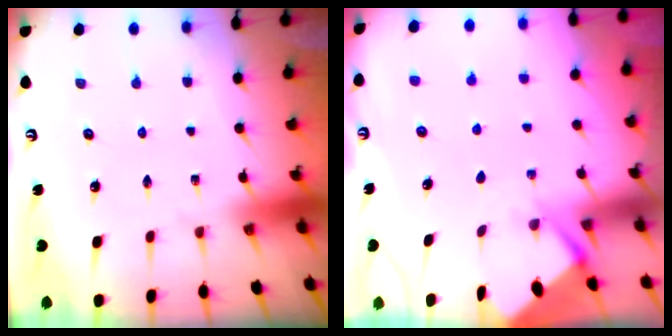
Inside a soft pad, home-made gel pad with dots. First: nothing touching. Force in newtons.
{"total": 2.6, "press": 2.6, "slide": 0.3}